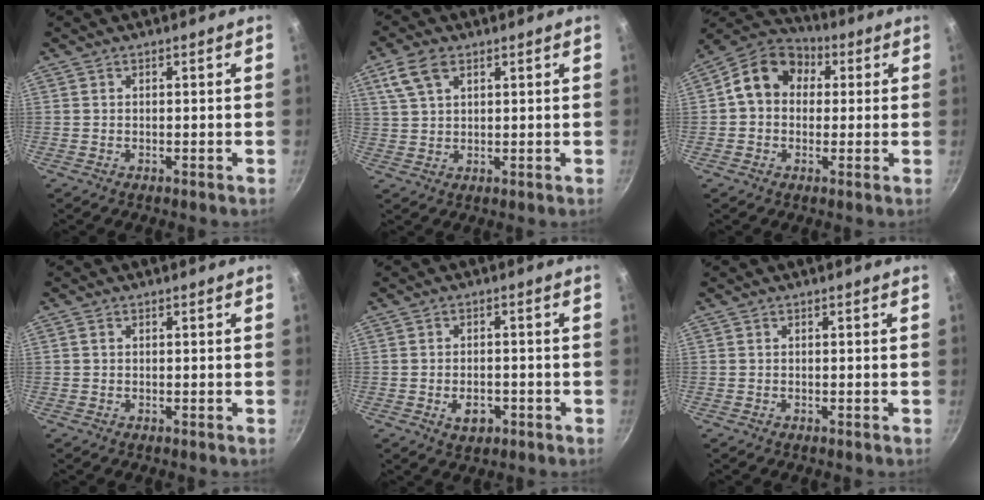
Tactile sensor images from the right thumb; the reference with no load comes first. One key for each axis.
{"total": 6.5, "fx": 3.2, "fy": 3.7, "fz": 4.3, "tx": -0.081, "ty": 0.003, "tz": 0.064}
{"total": 11.8, "fx": 2.2, "fy": 9.5, "fz": 6.6, "tx": -0.080, "ty": 0.027, "tz": 0.015}
{"total": 0.7, "fx": 0.1, "fy": 0.6, "fz": 0.4, "tx": -0.005, "ty": 0.004, "tz": 0.002}
{"total": 4.4, "fx": -1.7, "fy": 2.9, "fz": 2.9, "tx": -0.035, "ty": 0.008, "tz": -0.022}
{"total": 0.0}